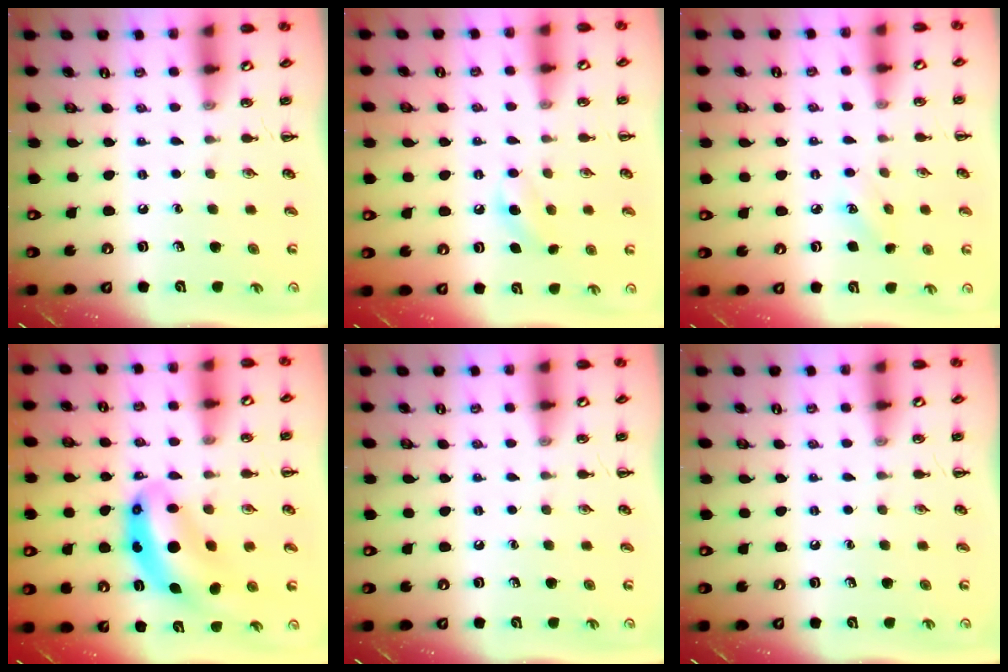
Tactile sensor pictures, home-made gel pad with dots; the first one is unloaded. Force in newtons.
{"total": 7.6, "press": 7.3, "slide": 2.0}
{"total": 4.5, "press": 4.3, "slide": 1.2}
{"total": 9.2, "press": 8.9, "slide": 2.3}
{"total": 0.0}
{"total": 0.0}